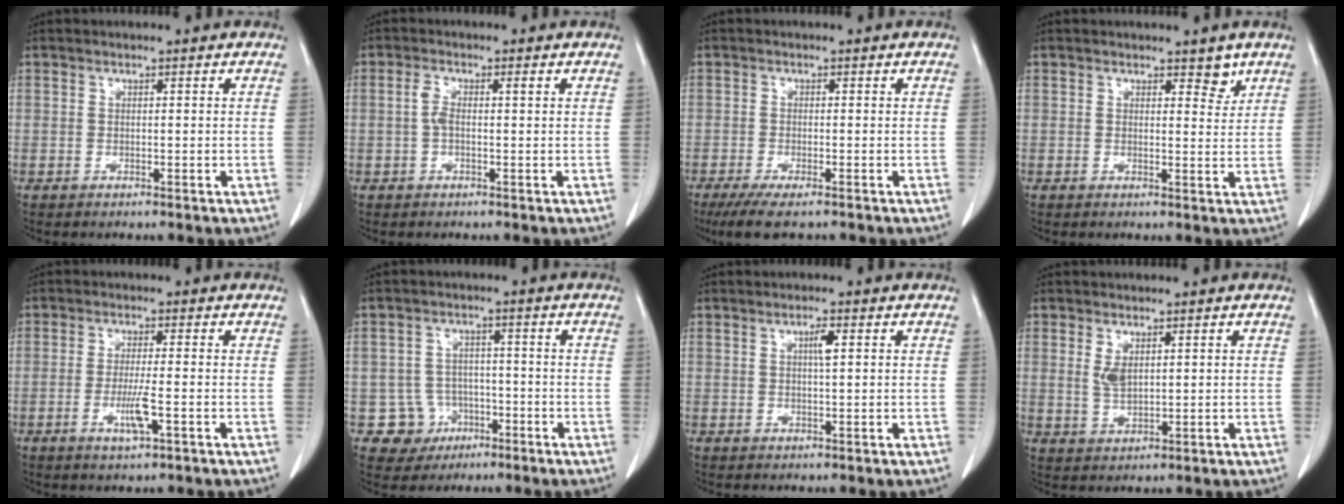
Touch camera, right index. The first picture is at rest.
{"total": 3.1, "force": [0.5, 1.1, 2.9], "torque": [-0.066, 0.015, 0.010]}
{"total": 5.6, "force": [-3.9, 1.4, 3.8], "torque": [-0.067, -0.015, -0.061]}
{"total": 3.1, "force": [2.3, 1.4, 1.5], "torque": [-0.012, -0.011, 0.031]}
{"total": 4.6, "force": [-1.5, 0.2, 4.4], "torque": [-0.088, -0.010, -0.027]}
{"total": 6.2, "force": [-1.9, 5.9, 0.2], "torque": [0.002, 0.013, -0.024]}
{"total": 2.3, "force": [0.9, 0.3, 2.1], "torque": [-0.038, -0.001, 0.014]}
{"total": 3.4, "force": [1.2, 1.5, 2.8], "torque": [-0.060, -0.002, 0.031]}